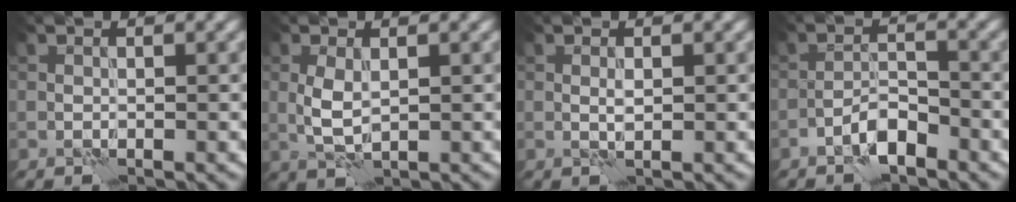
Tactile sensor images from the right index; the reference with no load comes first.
{"total": 2.4, "force": [0.4, 1.2, 2.1], "torque": [-0.052, 0.003, 0.010]}
{"total": 0.7, "force": [0.3, 0.1, 0.6], "torque": [-0.014, 0.002, 0.005]}
{"total": 2.3, "force": [-1.7, 0.6, 1.5], "torque": [-0.023, 0.010, -0.035]}